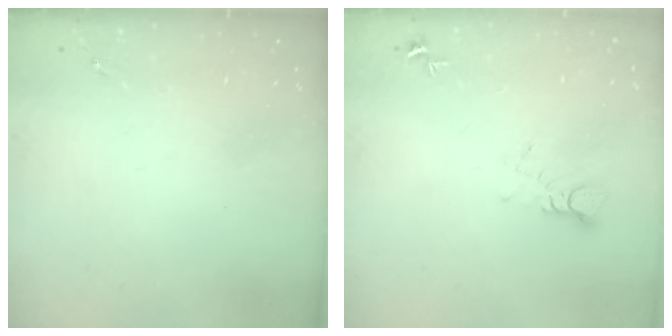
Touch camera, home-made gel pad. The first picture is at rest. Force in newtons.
{"total": 3.7, "press": 3.7, "slide": 0.3}